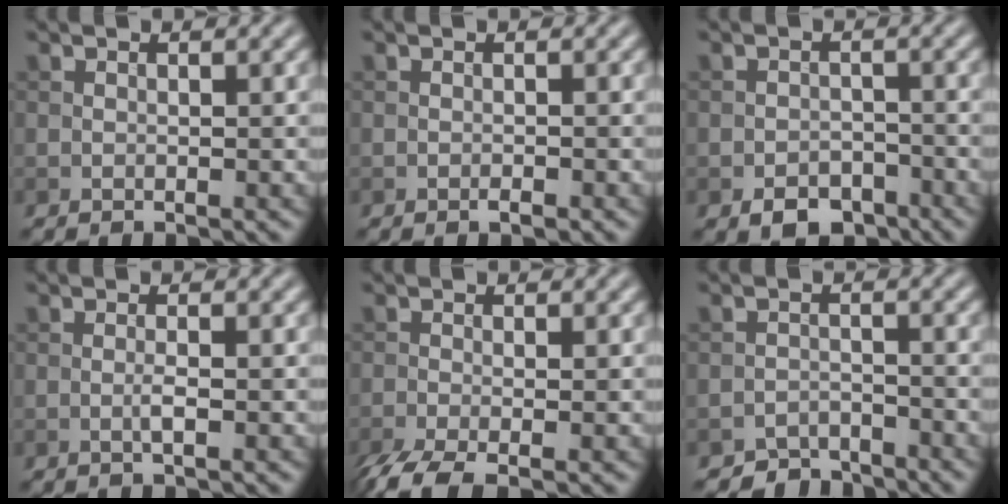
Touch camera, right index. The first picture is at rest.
{"total": 0.8, "force": [-0.5, 0.2, 0.6], "torque": [-0.010, -0.001, -0.007]}
{"total": 3.7, "force": [-2.5, 2.2, 1.6], "torque": [-0.019, -0.003, -0.047]}
{"total": 1.1, "force": [-0.3, 0.1, 1.0], "torque": [-0.020, 0.000, -0.007]}
{"total": 4.4, "force": [-3.0, 1.2, 2.9], "torque": [-0.065, -0.017, -0.063]}
{"total": 2.9, "force": [-2.8, 0.9, 0.0], "torque": [0.010, 0.006, -0.054]}